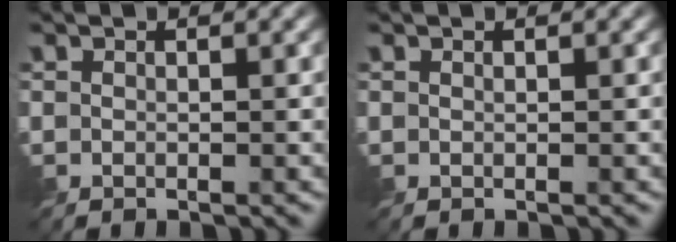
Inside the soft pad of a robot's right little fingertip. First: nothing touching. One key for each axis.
{"total": 0.0}